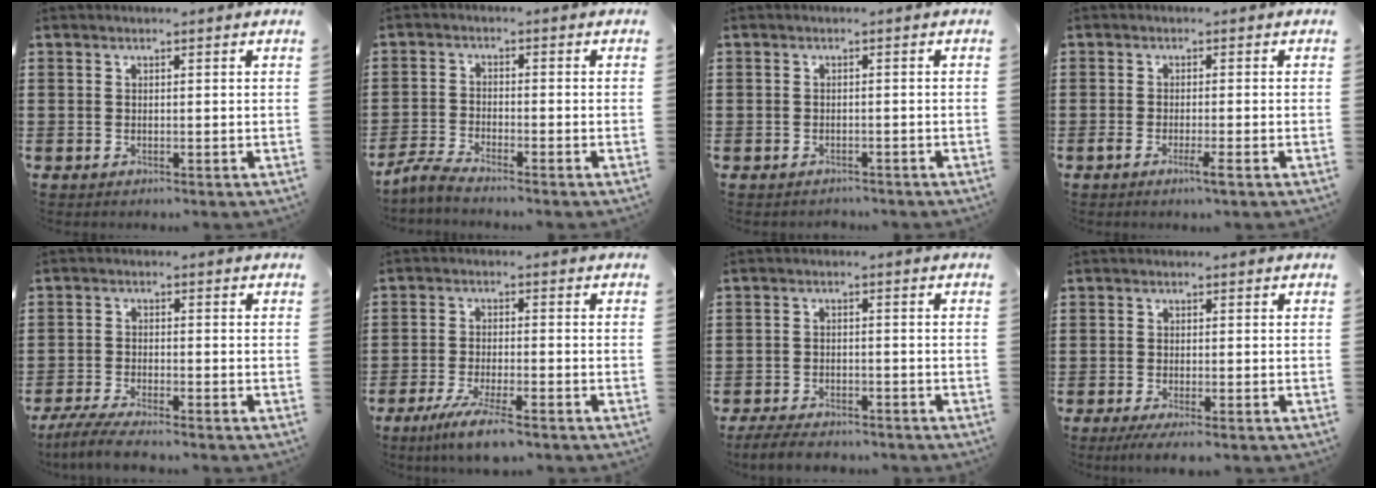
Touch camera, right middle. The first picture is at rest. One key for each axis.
{"total": 3.2, "fx": -2.9, "fy": 0.1, "fz": 1.4, "tx": -0.046, "ty": -0.007, "tz": -0.064}
{"total": 1.2, "fx": -1.1, "fy": 0.4, "fz": -0.1, "tx": -0.001, "ty": 0.002, "tz": -0.024}
{"total": 2.3, "fx": -1.2, "fy": 0.2, "fz": 1.9, "tx": -0.041, "ty": -0.005, "tz": -0.023}
{"total": 4.2, "fx": -3.8, "fy": 0.1, "fz": 1.8, "tx": -0.044, "ty": -0.012, "tz": -0.075}
{"total": 5.5, "fx": -4.2, "fy": 0.4, "fz": 3.5, "tx": -0.075, "ty": -0.016, "tz": -0.080}
{"total": 3.7, "fx": -3.5, "fy": 0.7, "fz": 0.9, "tx": -0.024, "ty": 0.000, "tz": -0.073}
{"total": 1.7, "fx": -1.3, "fy": -0.1, "fz": 1.1, "tx": -0.025, "ty": -0.004, "tz": -0.025}